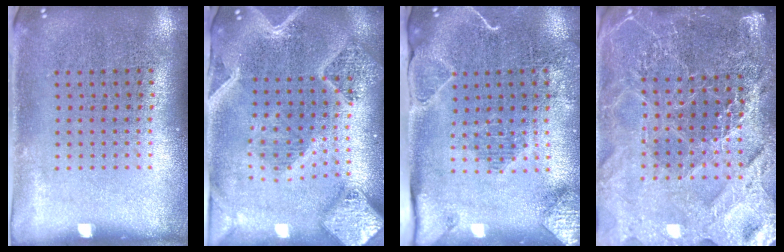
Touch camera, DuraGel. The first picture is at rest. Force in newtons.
{"total": 3.2, "press": 2.6, "slide": 1.8}
{"total": 2.0, "press": 2.0, "slide": 0.1}
{"total": 5.1, "press": 4.6, "slide": 2.2}